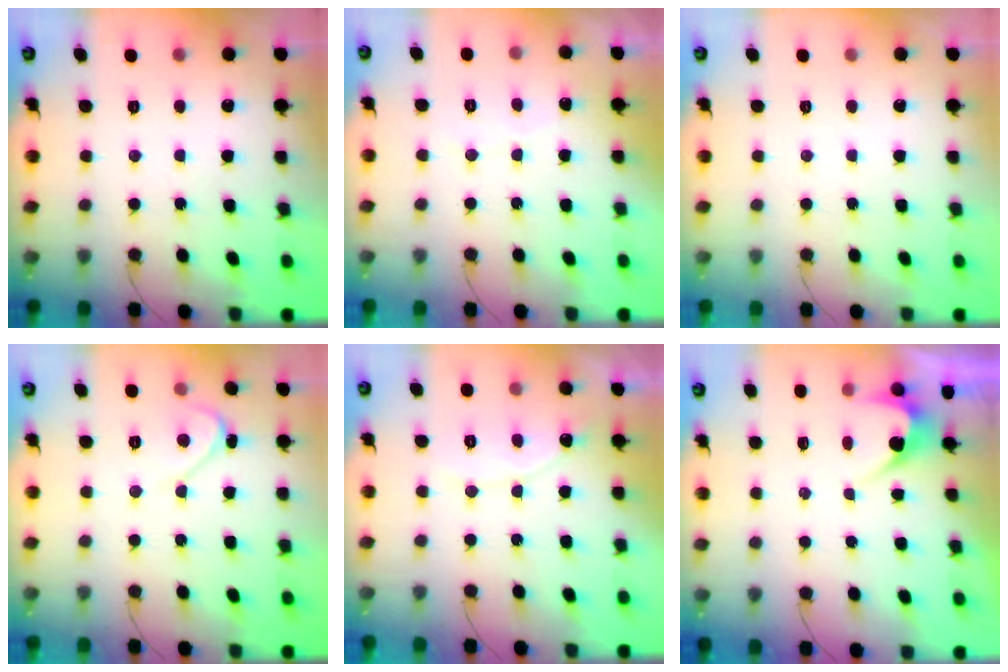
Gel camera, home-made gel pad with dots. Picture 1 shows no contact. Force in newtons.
{"total": 2.3, "press": 2.3, "slide": 0.1}
{"total": 0.0}
{"total": 2.5, "press": 2.5, "slide": 0.2}
{"total": 8.3, "press": 8.3, "slide": 0.5}
{"total": 3.7, "press": 3.7, "slide": 0.3}